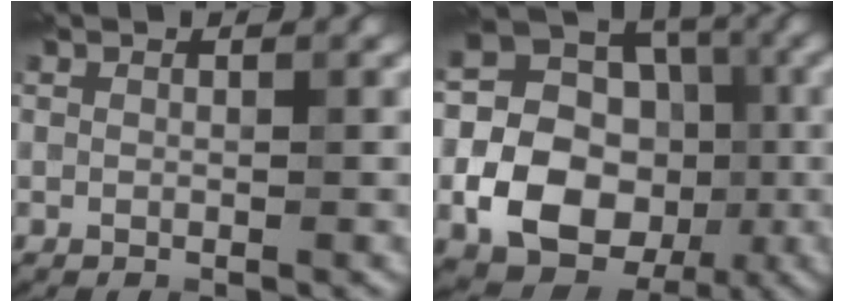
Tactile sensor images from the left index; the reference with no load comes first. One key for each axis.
{"total": 11.2, "fx": -2.5, "fy": 9.3, "fz": 5.7, "tx": -0.087, "ty": -0.011, "tz": -0.055}